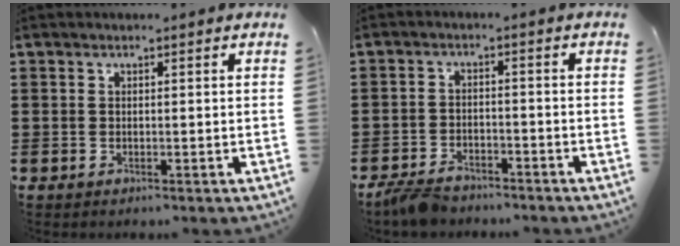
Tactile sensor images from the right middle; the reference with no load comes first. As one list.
[{"total": 3.6, "force": [-3.4, 0.9, 1.0], "torque": [-0.025, 0.004, -0.070]}]